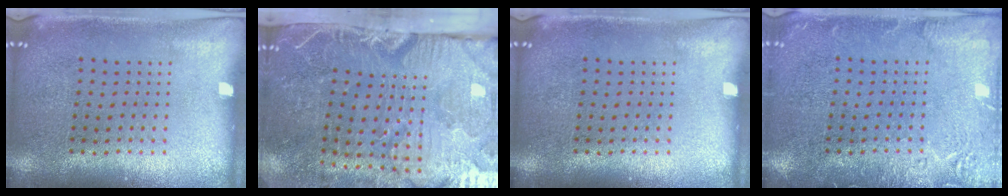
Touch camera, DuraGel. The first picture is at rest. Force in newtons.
{"total": 5.4, "press": 4.4, "slide": 3.2}
{"total": 0.0}
{"total": 2.4, "press": 2.4, "slide": 0.4}